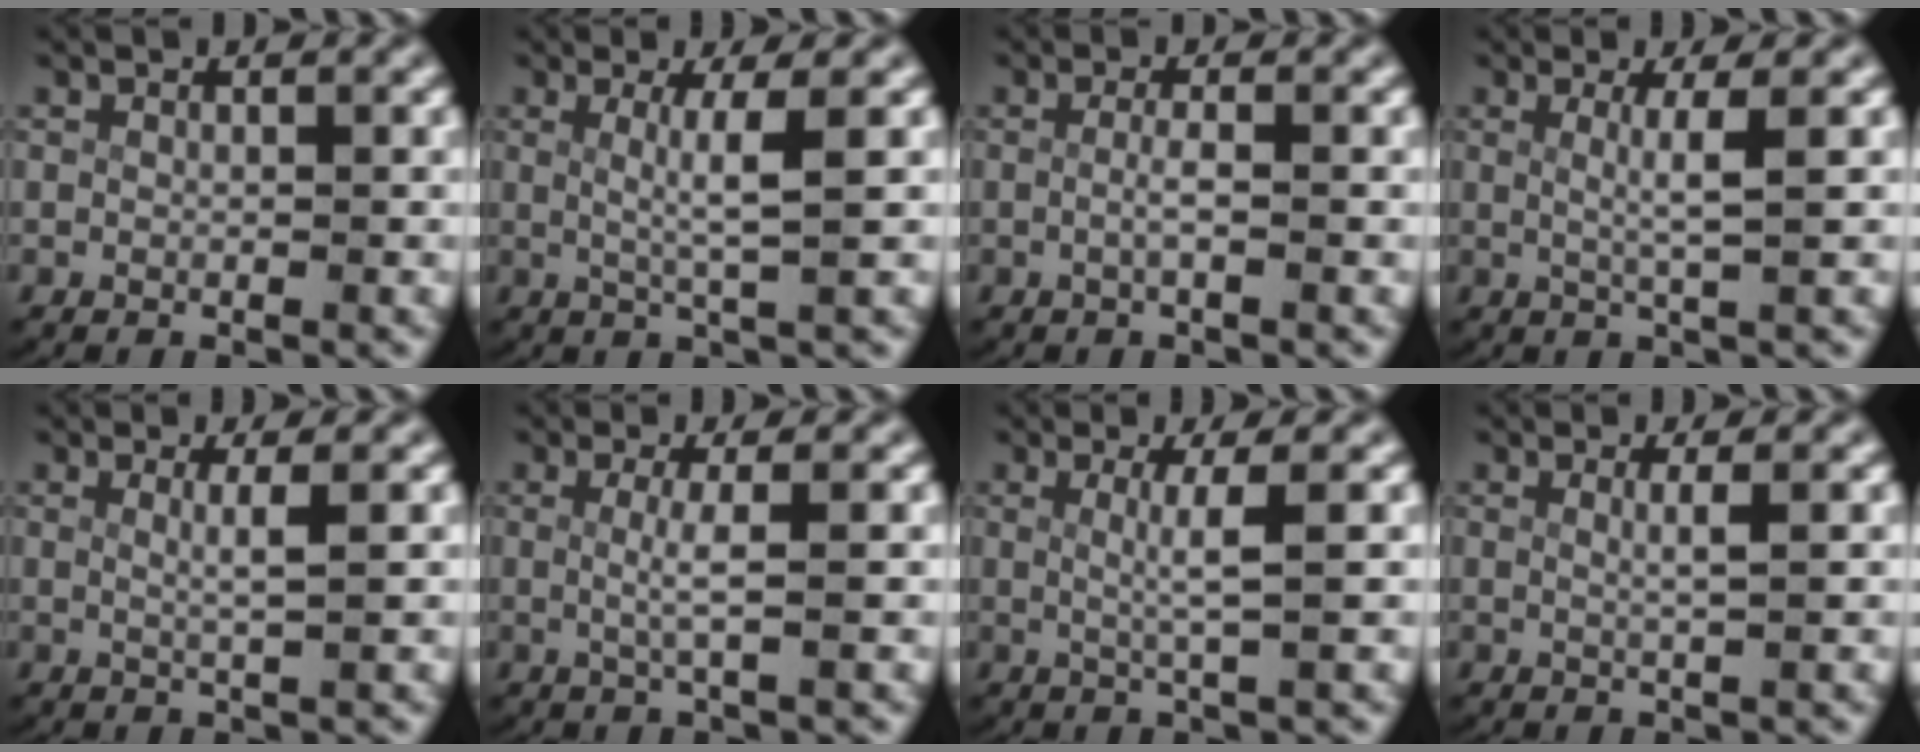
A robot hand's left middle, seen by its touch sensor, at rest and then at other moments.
{"total": 3.1, "force": [0.4, -0.5, 3.0], "torque": [-0.056, -0.011, 0.015]}
{"total": 1.5, "force": [-0.6, -0.1, 1.3], "torque": [-0.032, -0.007, -0.009]}
{"total": 2.6, "force": [0.6, -0.5, 2.5], "torque": [-0.048, -0.010, 0.015]}
{"total": 2.0, "force": [0.7, -0.4, 1.8], "torque": [-0.036, -0.010, 0.017]}
{"total": 2.4, "force": [0.2, -0.2, 2.3], "torque": [-0.053, -0.009, 0.009]}
{"total": 2.7, "force": [0.5, -0.6, 2.6], "torque": [-0.049, -0.008, 0.013]}
{"total": 1.6, "force": [0.5, -0.4, 1.5], "torque": [-0.032, -0.010, 0.012]}